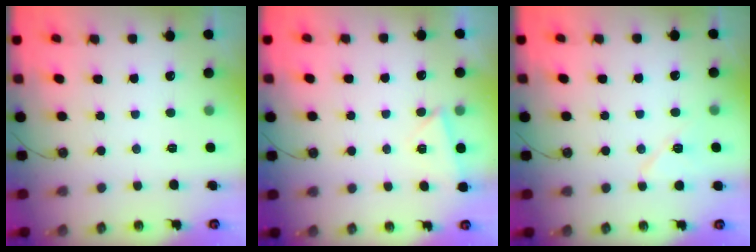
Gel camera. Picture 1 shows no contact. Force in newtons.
{"total": 4.1, "press": 3.3, "slide": 2.5}
{"total": 7.9, "press": 7.7, "slide": 1.4}